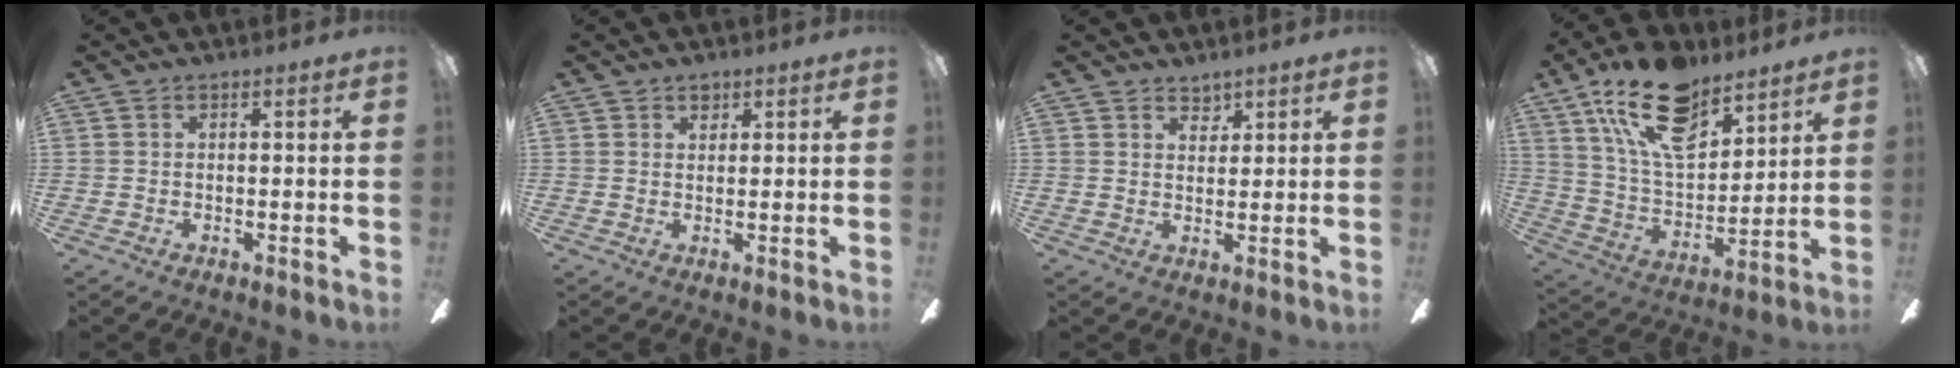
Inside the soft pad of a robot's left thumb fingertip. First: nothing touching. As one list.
[{"total": 1.7, "force": [1.3, 1.0, 0.4], "torque": [-0.001, -0.003, 0.023]}, {"total": 3.2, "force": [2.8, 1.6, 0.1], "torque": [0.008, -0.016, 0.050]}, {"total": 20.0, "force": [13.1, 9.6, 11.6], "torque": [-0.216, -0.056, 0.236]}]